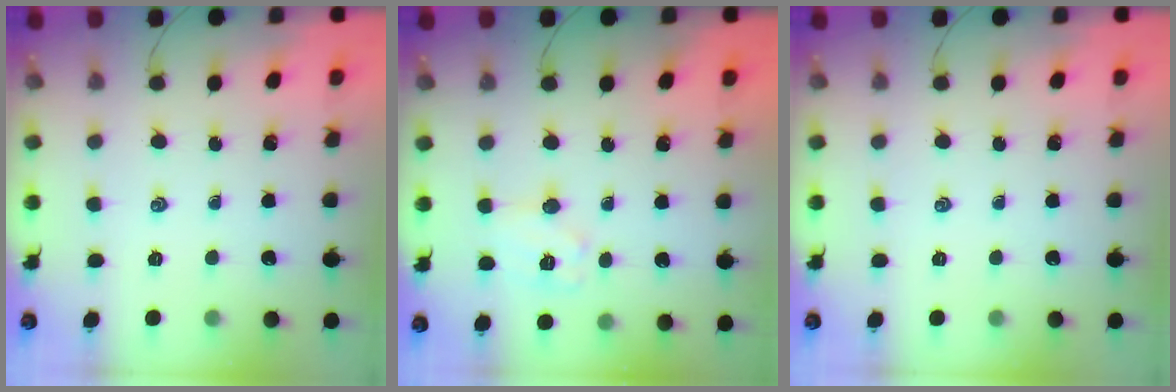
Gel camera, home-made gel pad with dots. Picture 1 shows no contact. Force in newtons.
{"total": 8.6, "press": 8.6, "slide": 0.4}
{"total": 0.0}